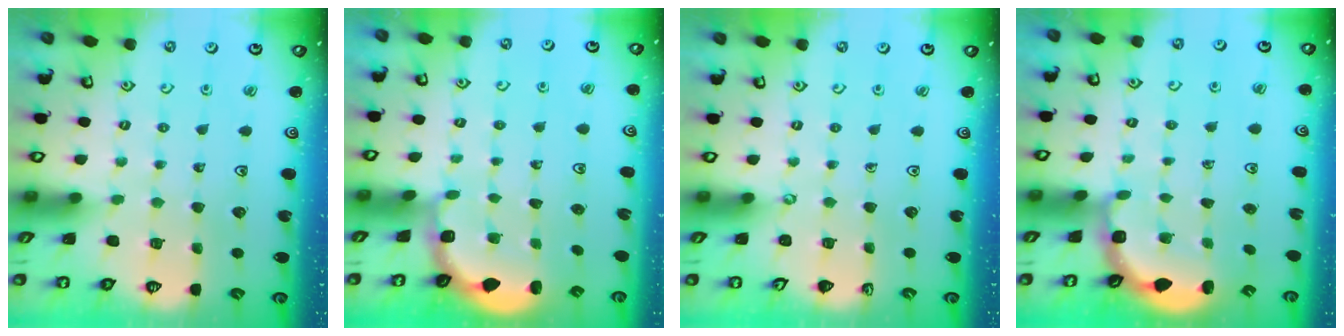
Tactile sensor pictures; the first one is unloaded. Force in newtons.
{"total": 1.8, "press": 1.6, "slide": 0.7}
{"total": 0.0}
{"total": 3.1, "press": 2.2, "slide": 2.2}